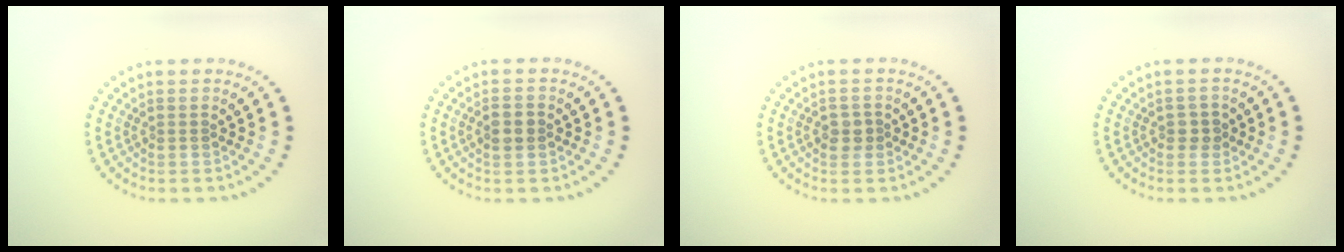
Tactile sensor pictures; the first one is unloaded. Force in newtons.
{"total": 1.9, "press": 1.9, "slide": 0.2}
{"total": 1.7, "press": 1.7, "slide": 0.3}
{"total": 1.3, "press": 1.3, "slide": 0.4}